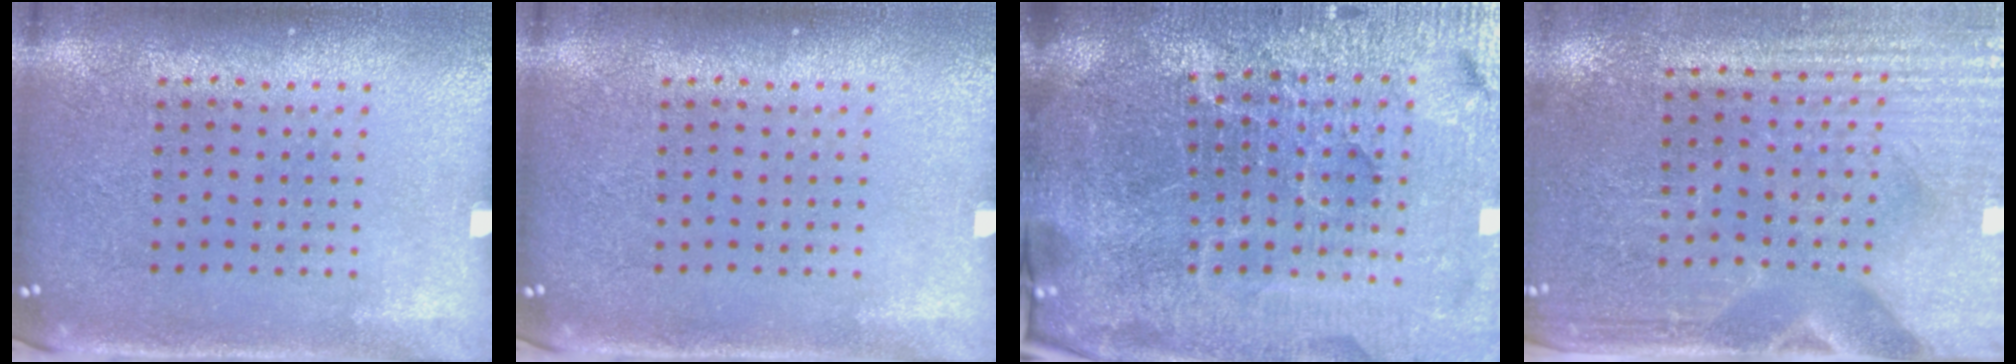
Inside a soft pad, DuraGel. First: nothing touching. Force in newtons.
{"total": 0.0}
{"total": 6.6, "press": 5.8, "slide": 3.1}
{"total": 3.6, "press": 3.3, "slide": 1.3}